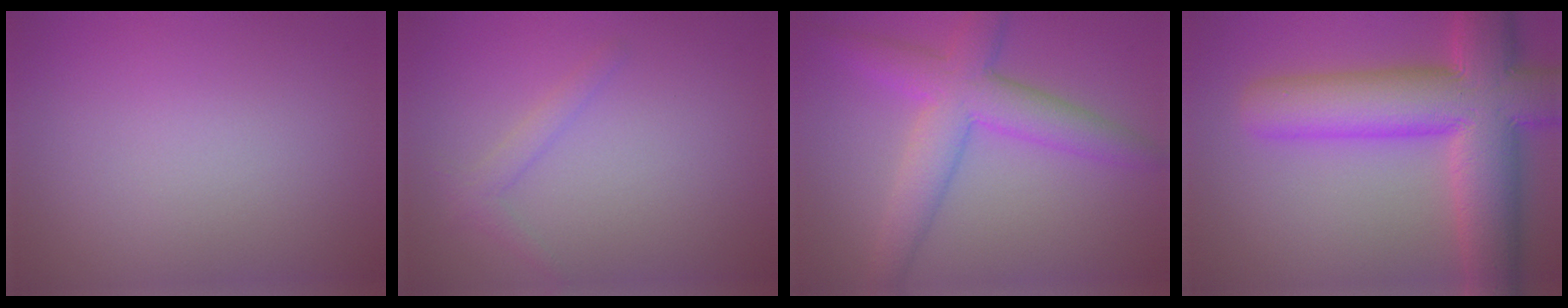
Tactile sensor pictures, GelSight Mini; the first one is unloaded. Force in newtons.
{"total": 1.4, "press": 1.4, "slide": 0.1}
{"total": 6.1, "press": 6.1, "slide": 0.1}
{"total": 12.3, "press": 12.3, "slide": 0.5}